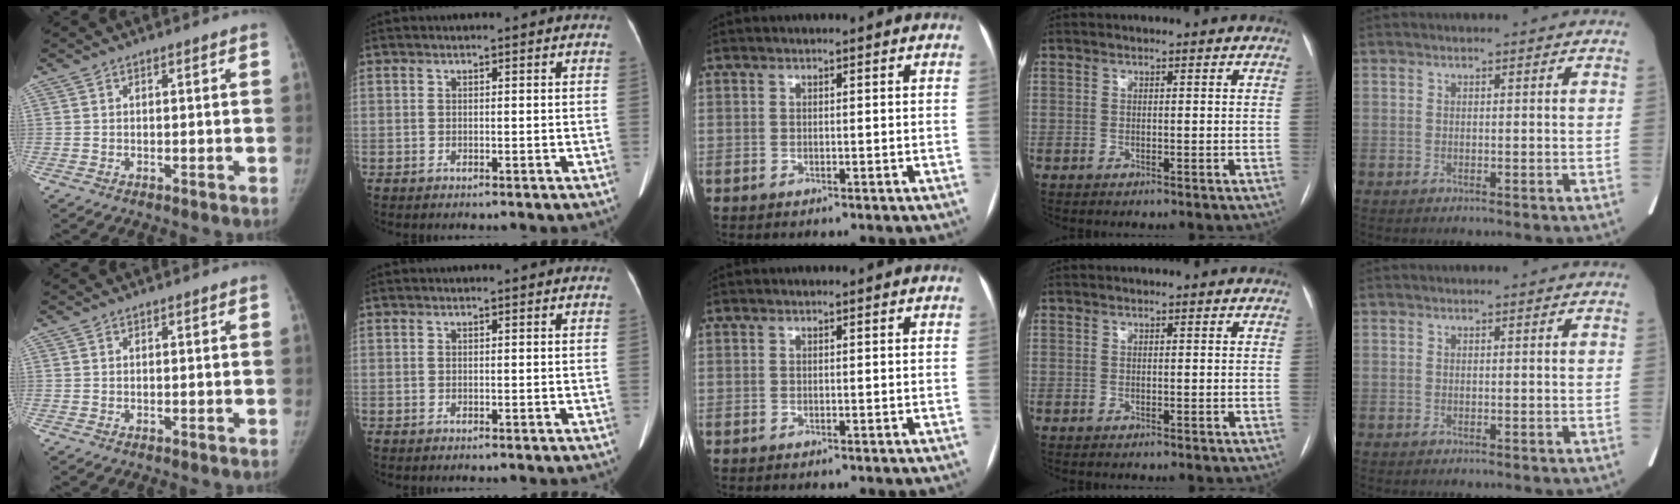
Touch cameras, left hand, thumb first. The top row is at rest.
{}